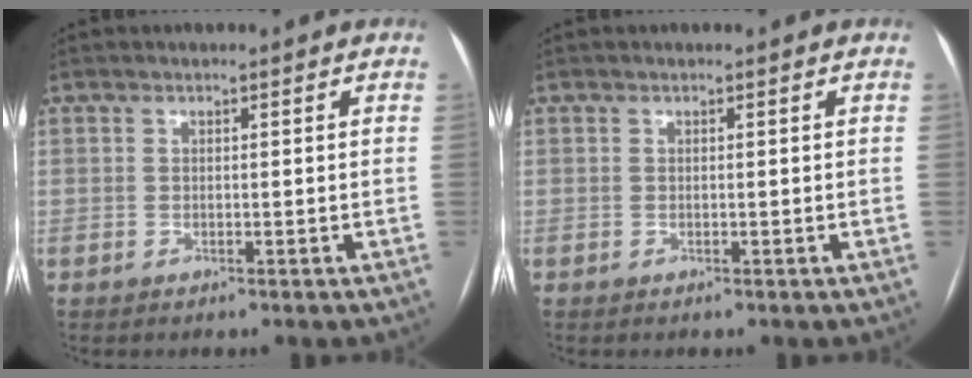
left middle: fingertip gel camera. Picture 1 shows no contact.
{"total": 0.0}